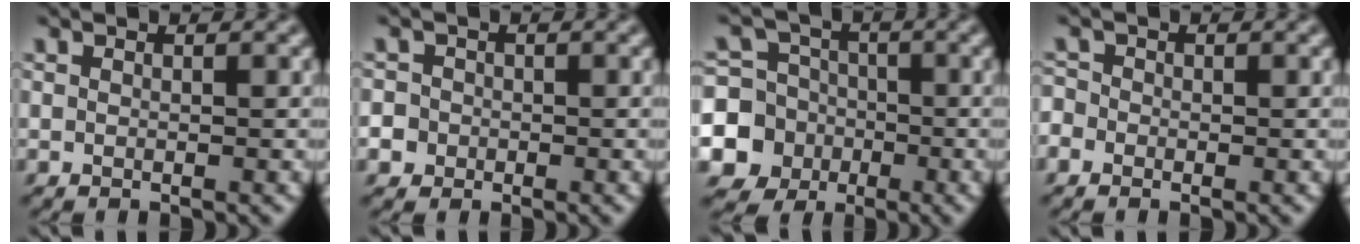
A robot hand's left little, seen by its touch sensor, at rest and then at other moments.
{"total": 5.0, "force": [-1.7, 4.5, 1.2], "torque": [-0.023, 0.006, -0.056]}
{"total": 10.7, "force": [-3.2, 9.9, 2.3], "torque": [-0.076, -0.012, -0.074]}
{"total": 1.7, "force": [-0.7, 1.4, 0.6], "torque": [-0.011, 0.010, -0.020]}